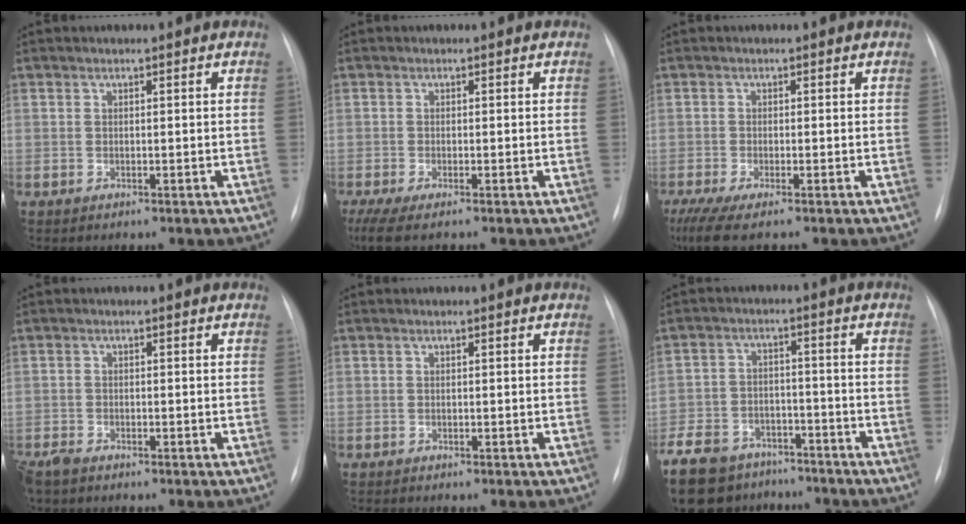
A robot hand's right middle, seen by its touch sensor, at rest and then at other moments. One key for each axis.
{"total": 4.3, "fx": -3.3, "fy": 0.4, "fz": 2.8, "tx": -0.052, "ty": -0.007, "tz": -0.058}
{"total": 5.5, "fx": -4.1, "fy": 0.5, "fz": 3.5, "tx": -0.065, "ty": -0.013, "tz": -0.073}
{"total": 3.2, "fx": -2.7, "fy": 1.2, "fz": 1.3, "tx": -0.028, "ty": -0.006, "tz": -0.049}
{"total": 0.7, "fx": -0.6, "fy": -0.1, "fz": 0.2, "tx": -0.003, "ty": -0.001, "tz": -0.011}
{"total": 18.1, "fx": -14.1, "fy": 9.2, "fz": 6.8, "tx": -0.182, "ty": -0.011, "tz": -0.209}